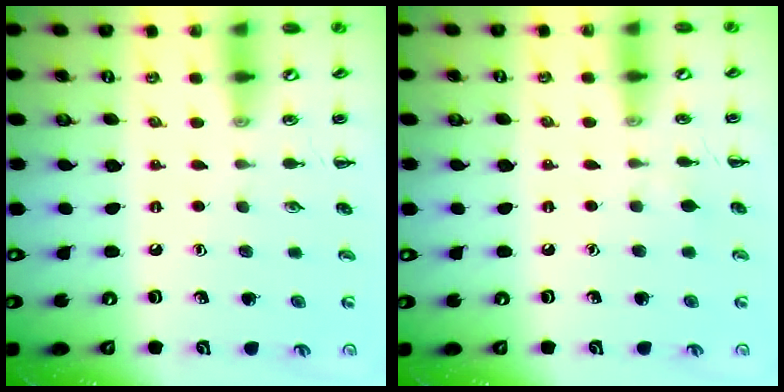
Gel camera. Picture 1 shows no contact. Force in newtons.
{"total": 2.7, "press": 2.5, "slide": 1.1}